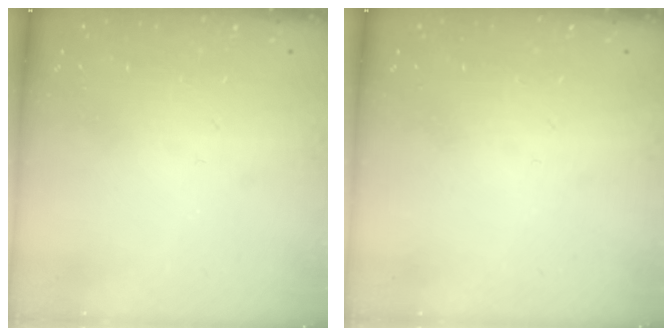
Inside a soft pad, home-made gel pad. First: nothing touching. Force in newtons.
{"total": 0.0}